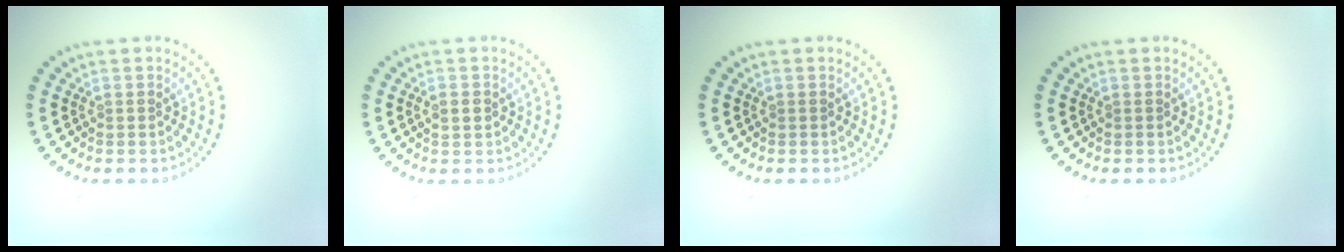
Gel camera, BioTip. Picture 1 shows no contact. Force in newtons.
{"total": 1.2, "press": 1.2, "slide": 0.1}
{"total": 0.0}
{"total": 0.0}